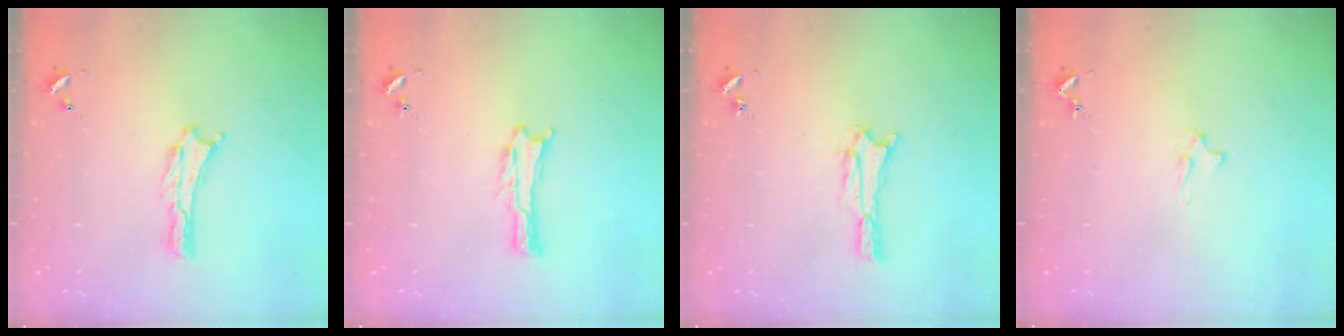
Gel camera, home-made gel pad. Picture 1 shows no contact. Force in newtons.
{"total": 0.0}
{"total": 1.7, "press": 1.7, "slide": 0.3}
{"total": 2.1, "press": 2.1, "slide": 0.3}